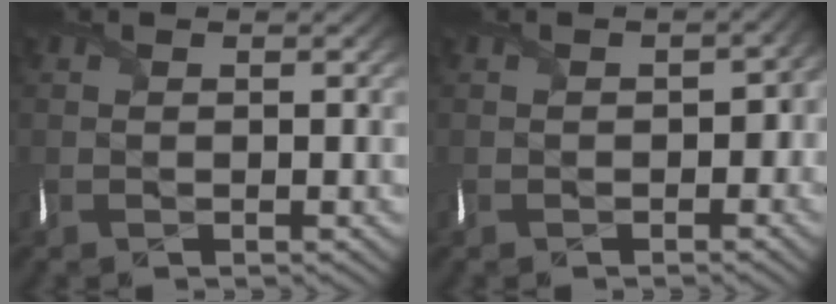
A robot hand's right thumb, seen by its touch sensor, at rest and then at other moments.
{"total": 2.9, "force": [-1.0, 2.1, 1.7], "torque": [-0.025, -0.012, -0.023]}